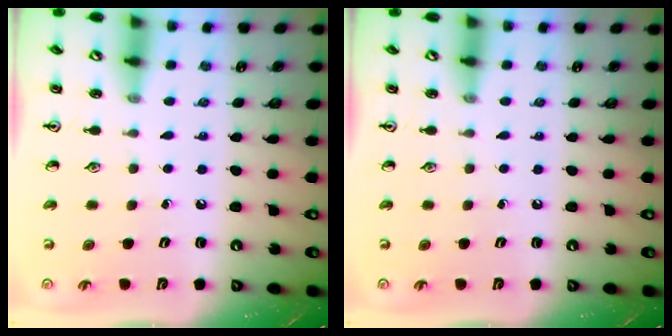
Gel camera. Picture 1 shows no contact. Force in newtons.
{"total": 0.0}